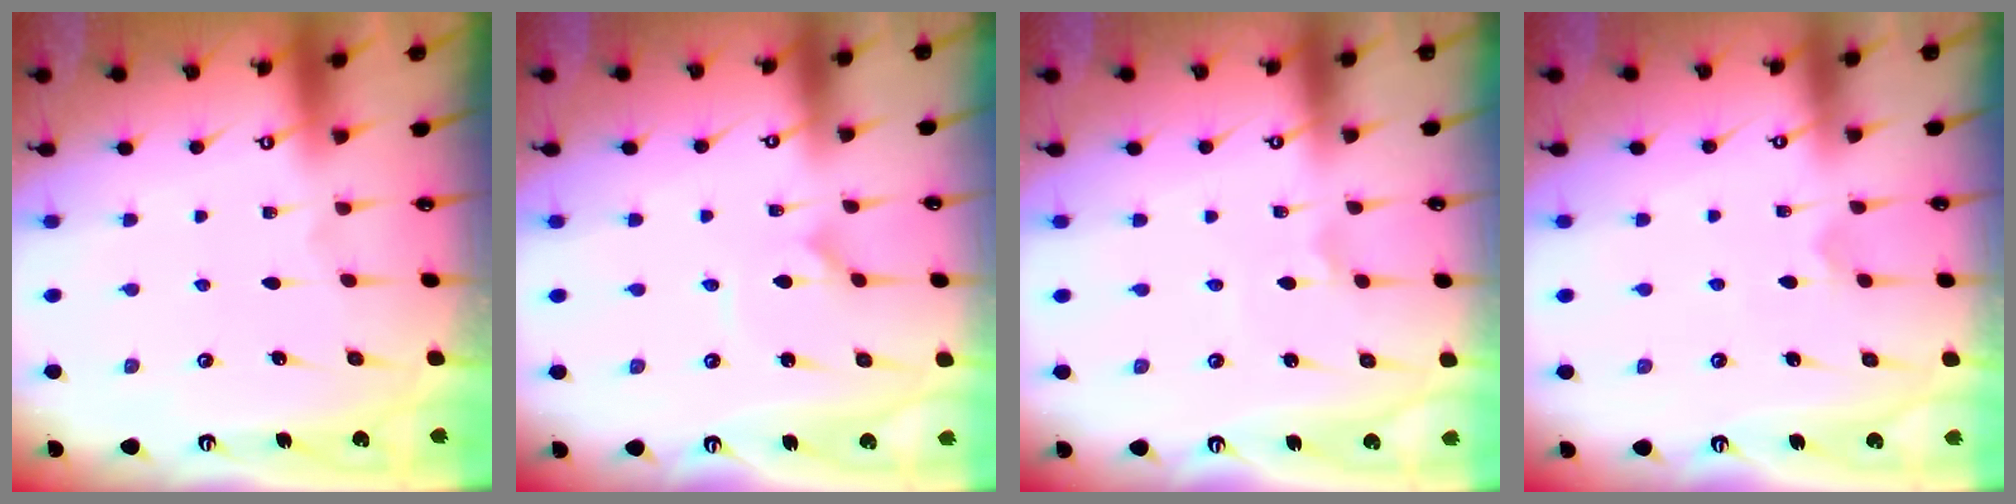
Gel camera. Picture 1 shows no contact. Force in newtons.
{"total": 2.3, "press": 2.3, "slide": 0.2}
{"total": 0.7, "press": 0.5, "slide": 0.4}
{"total": 2.5, "press": 2.5, "slide": 0.5}